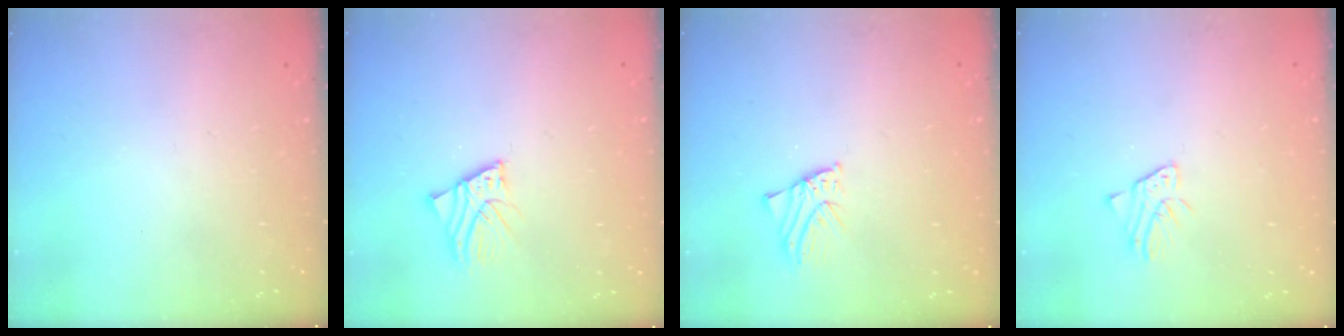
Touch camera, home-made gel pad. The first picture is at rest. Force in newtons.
{"total": 3.5, "press": 3.5, "slide": 0.4}
{"total": 1.9, "press": 1.9, "slide": 0.0}
{"total": 1.6, "press": 1.6, "slide": 0.2}